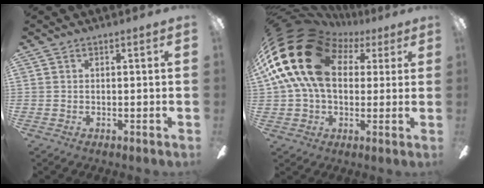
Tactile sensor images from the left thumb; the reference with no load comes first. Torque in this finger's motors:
{"motor_torque": [-0.25, 1.88, 1.45, -1.32, 0.96]}